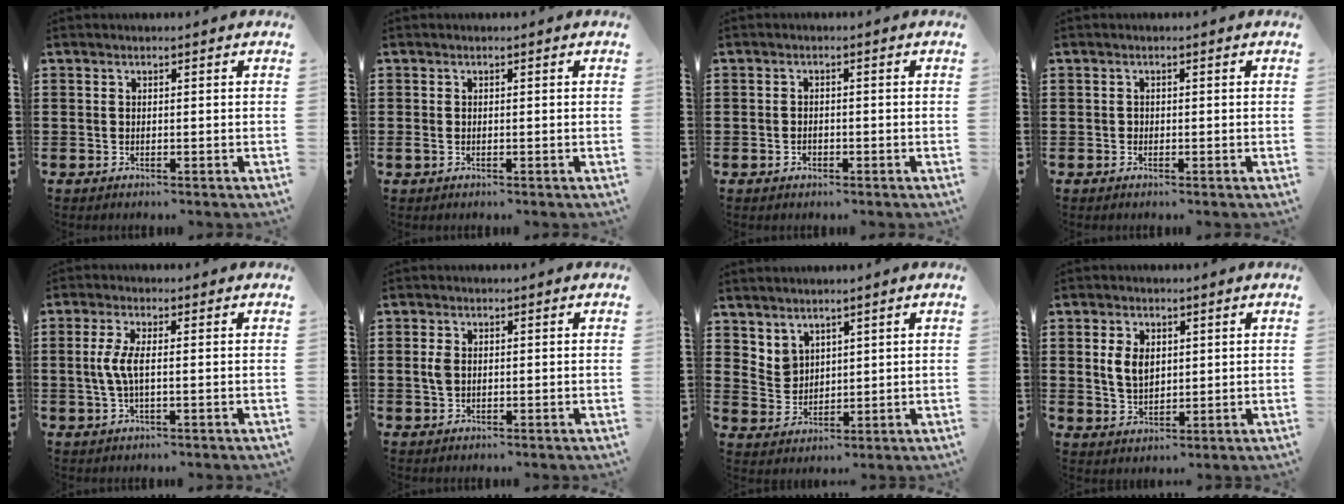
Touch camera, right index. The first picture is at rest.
{"total": 0.5, "force": [-0.2, 0.3, 0.4], "torque": [-0.017, -0.003, -0.007]}
{"total": 0.8, "force": [-0.4, 0.4, 0.5], "torque": [-0.013, -0.004, -0.007]}
{"total": 0.5, "force": [-0.2, 0.5, 0.2], "torque": [-0.004, 0.003, -0.005]}
{"total": 4.1, "force": [-0.1, 1.0, 3.9], "torque": [-0.102, -0.010, -0.013]}
{"total": 2.4, "force": [0.3, 1.5, 1.8], "torque": [-0.046, 0.003, 0.002]}
{"total": 3.9, "force": [3.3, 2.0, 0.0], "torque": [-0.013, -0.004, 0.067]}
{"total": 4.7, "force": [1.0, 3.0, 3.5], "torque": [-0.083, 0.007, 0.015]}